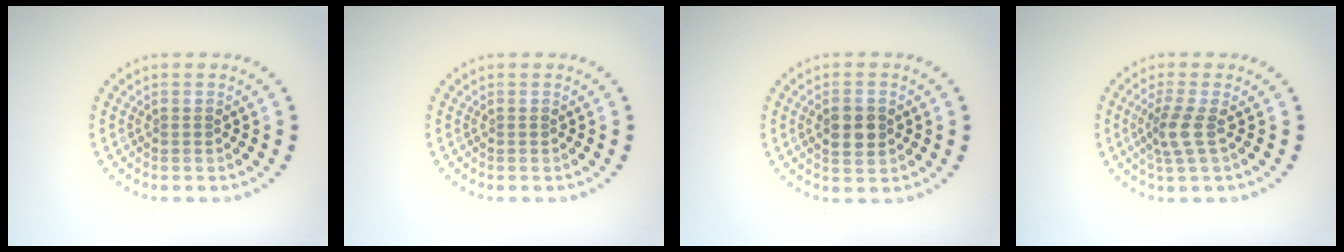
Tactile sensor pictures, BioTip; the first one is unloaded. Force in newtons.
{"total": 0.0}
{"total": 2.8, "press": 2.8, "slide": 0.2}
{"total": 2.4, "press": 1.8, "slide": 1.6}